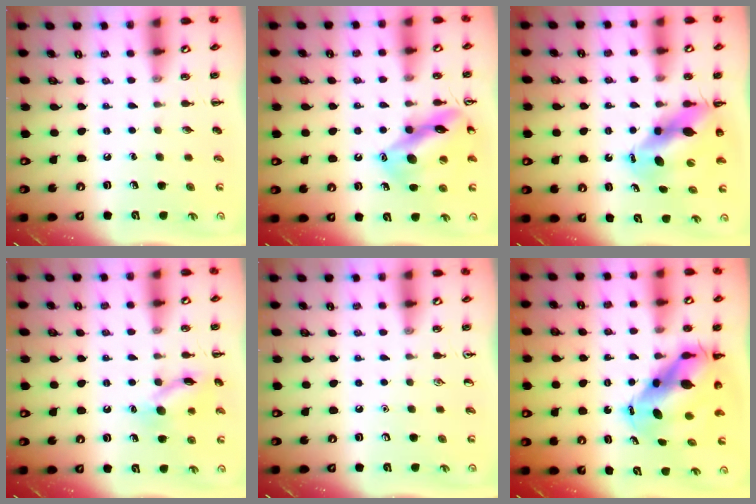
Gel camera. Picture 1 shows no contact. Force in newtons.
{"total": 15.5, "press": 15.3, "slide": 1.8}
{"total": 11.3, "press": 10.9, "slide": 3.1}
{"total": 12.0, "press": 12.0, "slide": 0.6}
{"total": 0.0}
{"total": 9.6, "press": 9.3, "slide": 2.4}